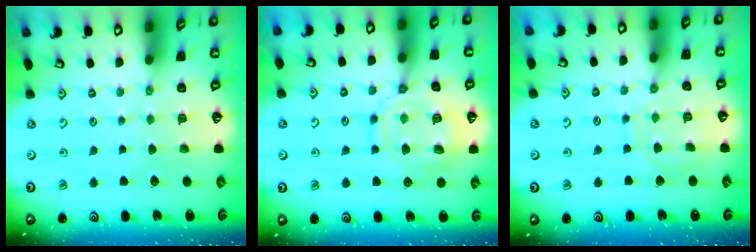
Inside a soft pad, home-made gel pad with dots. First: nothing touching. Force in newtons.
{"total": 13.5, "press": 13.5, "slide": 1.2}
{"total": 7.8, "press": 7.8, "slide": 0.9}